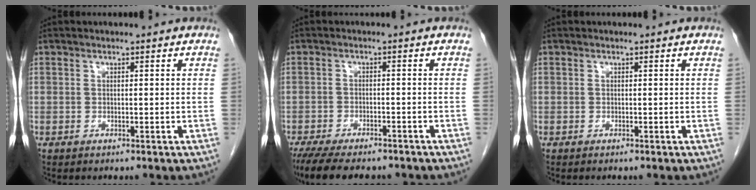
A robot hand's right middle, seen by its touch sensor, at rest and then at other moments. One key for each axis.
{"total": 12.9, "fx": -10.6, "fy": 3.9, "fz": 6.2, "tx": -0.115, "ty": -0.012, "tz": -0.153}
{"total": 0.0}